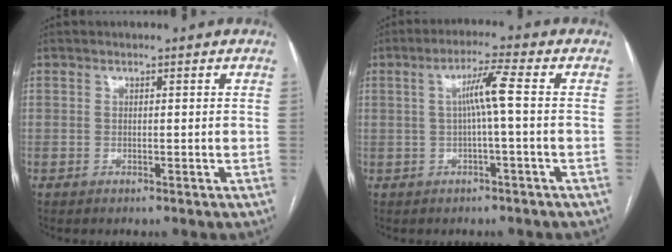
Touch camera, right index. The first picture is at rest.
{"total": 5.0, "force": [0.2, -0.7, 4.9], "torque": [-0.086, 0.012, 0.007]}